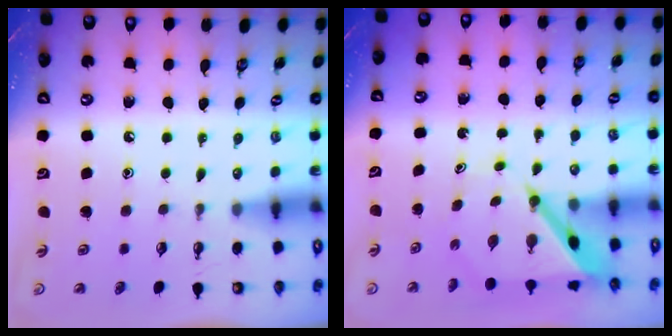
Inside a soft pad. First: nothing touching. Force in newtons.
{"total": 6.5, "press": 6.4, "slide": 0.7}